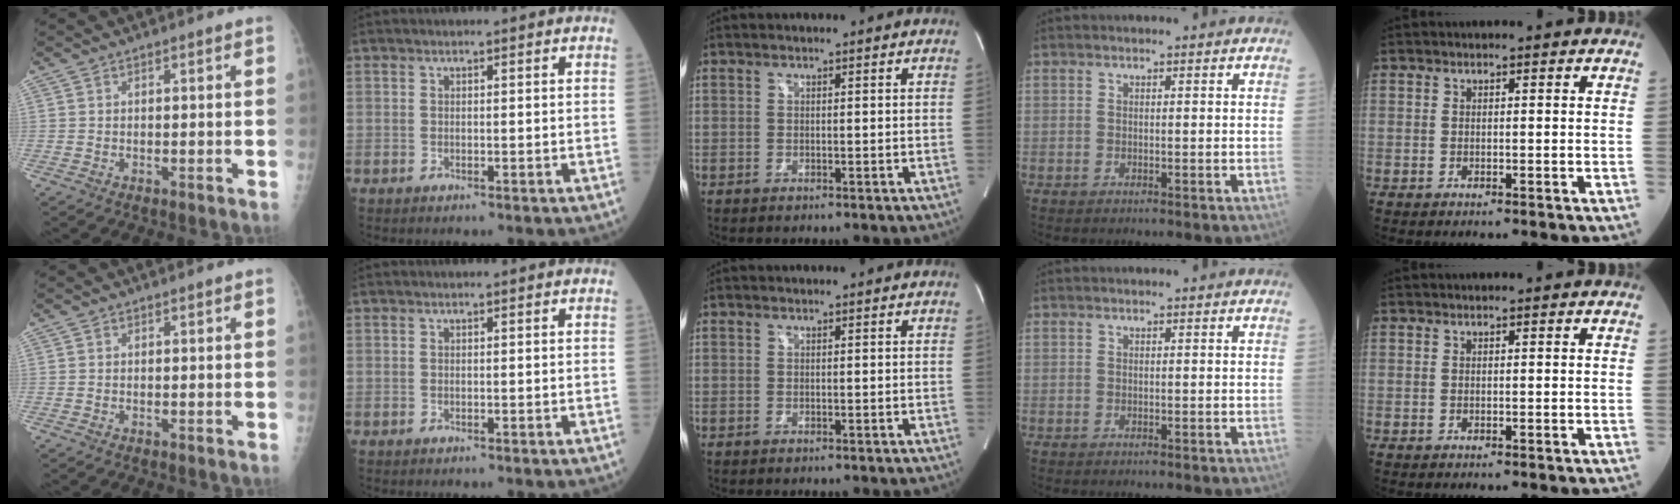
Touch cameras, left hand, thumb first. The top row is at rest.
{}